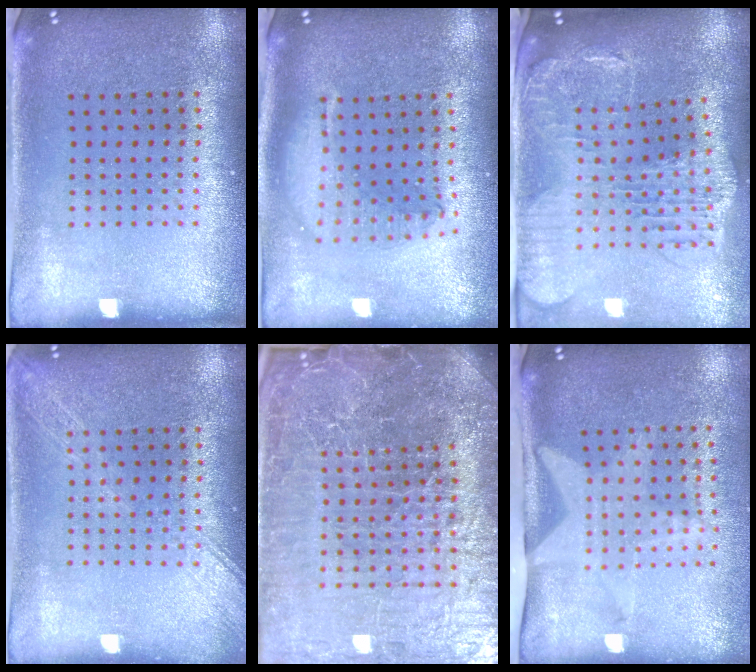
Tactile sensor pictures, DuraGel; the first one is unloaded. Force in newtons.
{"total": 1.9, "press": 1.5, "slide": 1.1}
{"total": 2.2, "press": 2.0, "slide": 1.0}
{"total": 1.6, "press": 1.6, "slide": 0.3}
{"total": 7.5, "press": 6.5, "slide": 3.6}
{"total": 2.1, "press": 1.6, "slide": 1.3}